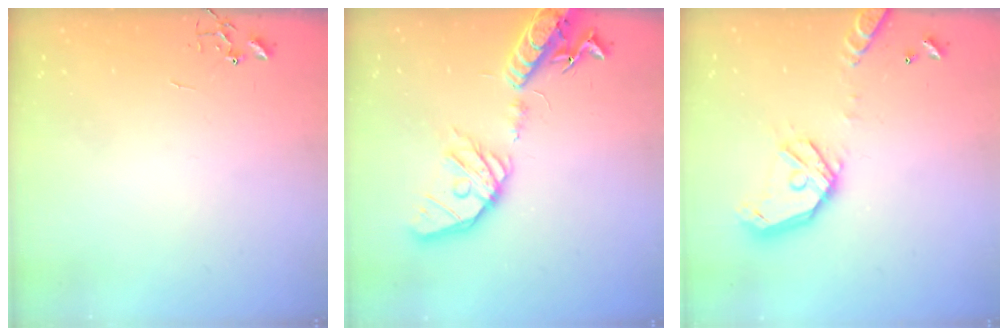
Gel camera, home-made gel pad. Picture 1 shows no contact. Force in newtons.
{"total": 22.7, "press": 22.4, "slide": 3.7}
{"total": 16.2, "press": 16.0, "slide": 2.7}